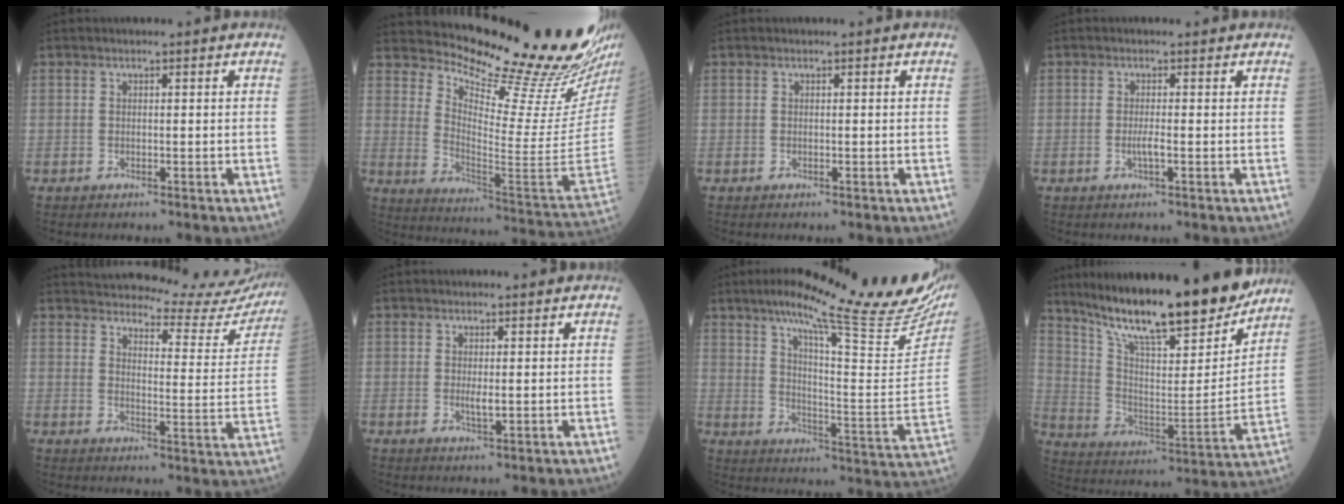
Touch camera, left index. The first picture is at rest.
{"total": 23.1, "force": [21.3, -0.7, 8.9], "torque": [-0.159, -0.140, 0.288]}
{"total": 0.0}
{"total": 1.3, "force": [-0.4, 0.0, 1.3], "torque": [-0.027, -0.004, -0.008]}
{"total": 22.0, "force": [21.4, 2.4, 4.8], "torque": [-0.060, -0.092, 0.242]}
{"total": 1.6, "force": [0.3, 0.5, 1.5], "torque": [-0.032, -0.008, 0.006]}
{"total": 25.9, "force": [20.7, 1.7, 15.4], "torque": [-0.224, -0.047, 0.268]}
{"total": 23.6, "force": [19.8, 3.5, 12.4], "torque": [-0.212, -0.028, 0.308]}